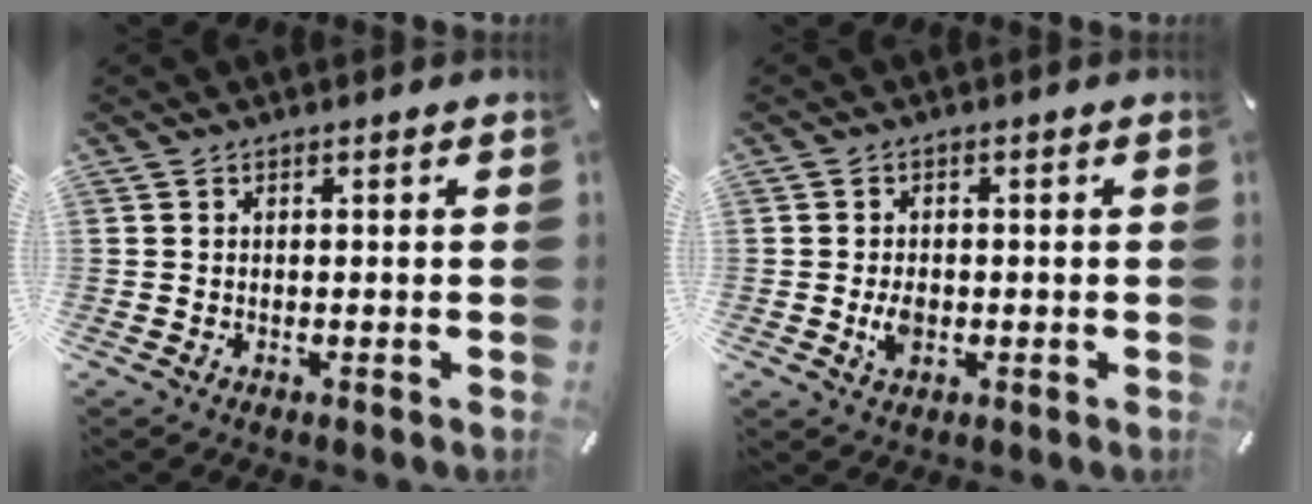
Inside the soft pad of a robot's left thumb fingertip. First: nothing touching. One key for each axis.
{"total": 3.7, "fx": -0.6, "fy": 2.7, "fz": 2.5, "tx": -0.050, "ty": -0.005, "tz": -0.015}